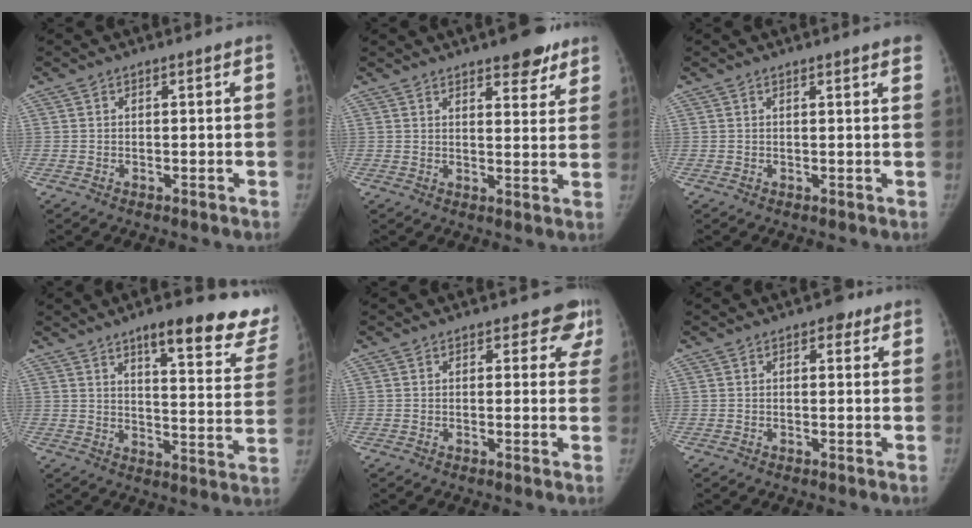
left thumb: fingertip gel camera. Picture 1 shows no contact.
{"total": 7.9, "force": [5.6, 2.9, 4.8], "torque": [-0.033, -0.029, 0.073]}
{"total": 2.5, "force": [1.8, 0.3, 1.6], "torque": [-0.016, -0.001, 0.015]}
{"total": 19.5, "force": [14.6, 5.2, 11.9], "torque": [-0.102, -0.076, 0.177]}
{"total": 4.8, "force": [3.6, 3.0, 1.2], "torque": [0.031, -0.014, 0.017]}
{"total": 2.3, "force": [1.2, 1.5, 1.2], "torque": [0.000, -0.002, 0.011]}